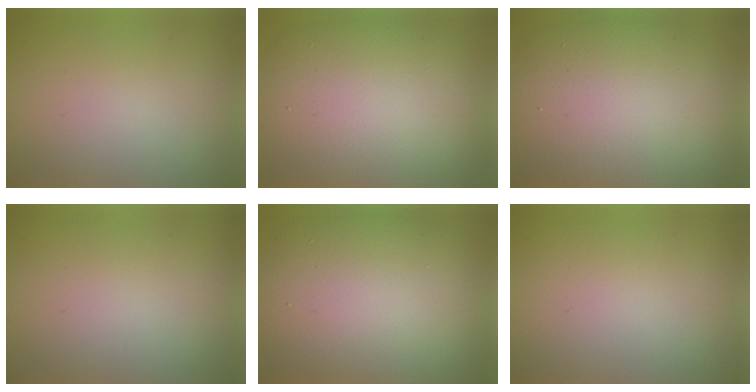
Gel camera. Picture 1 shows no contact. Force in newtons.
{"total": 12.4, "press": 12.4, "slide": 0.8}
{"total": 13.4, "press": 13.4, "slide": 0.4}
{"total": 0.0}
{"total": 13.3, "press": 13.3, "slide": 0.8}
{"total": 0.0}